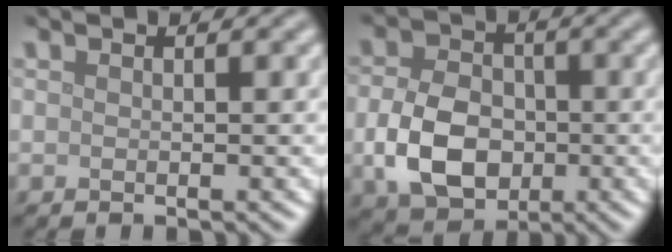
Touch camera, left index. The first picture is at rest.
{"total": 7.0, "force": [-1.4, 5.1, 4.6], "torque": [-0.098, -0.005, -0.032]}